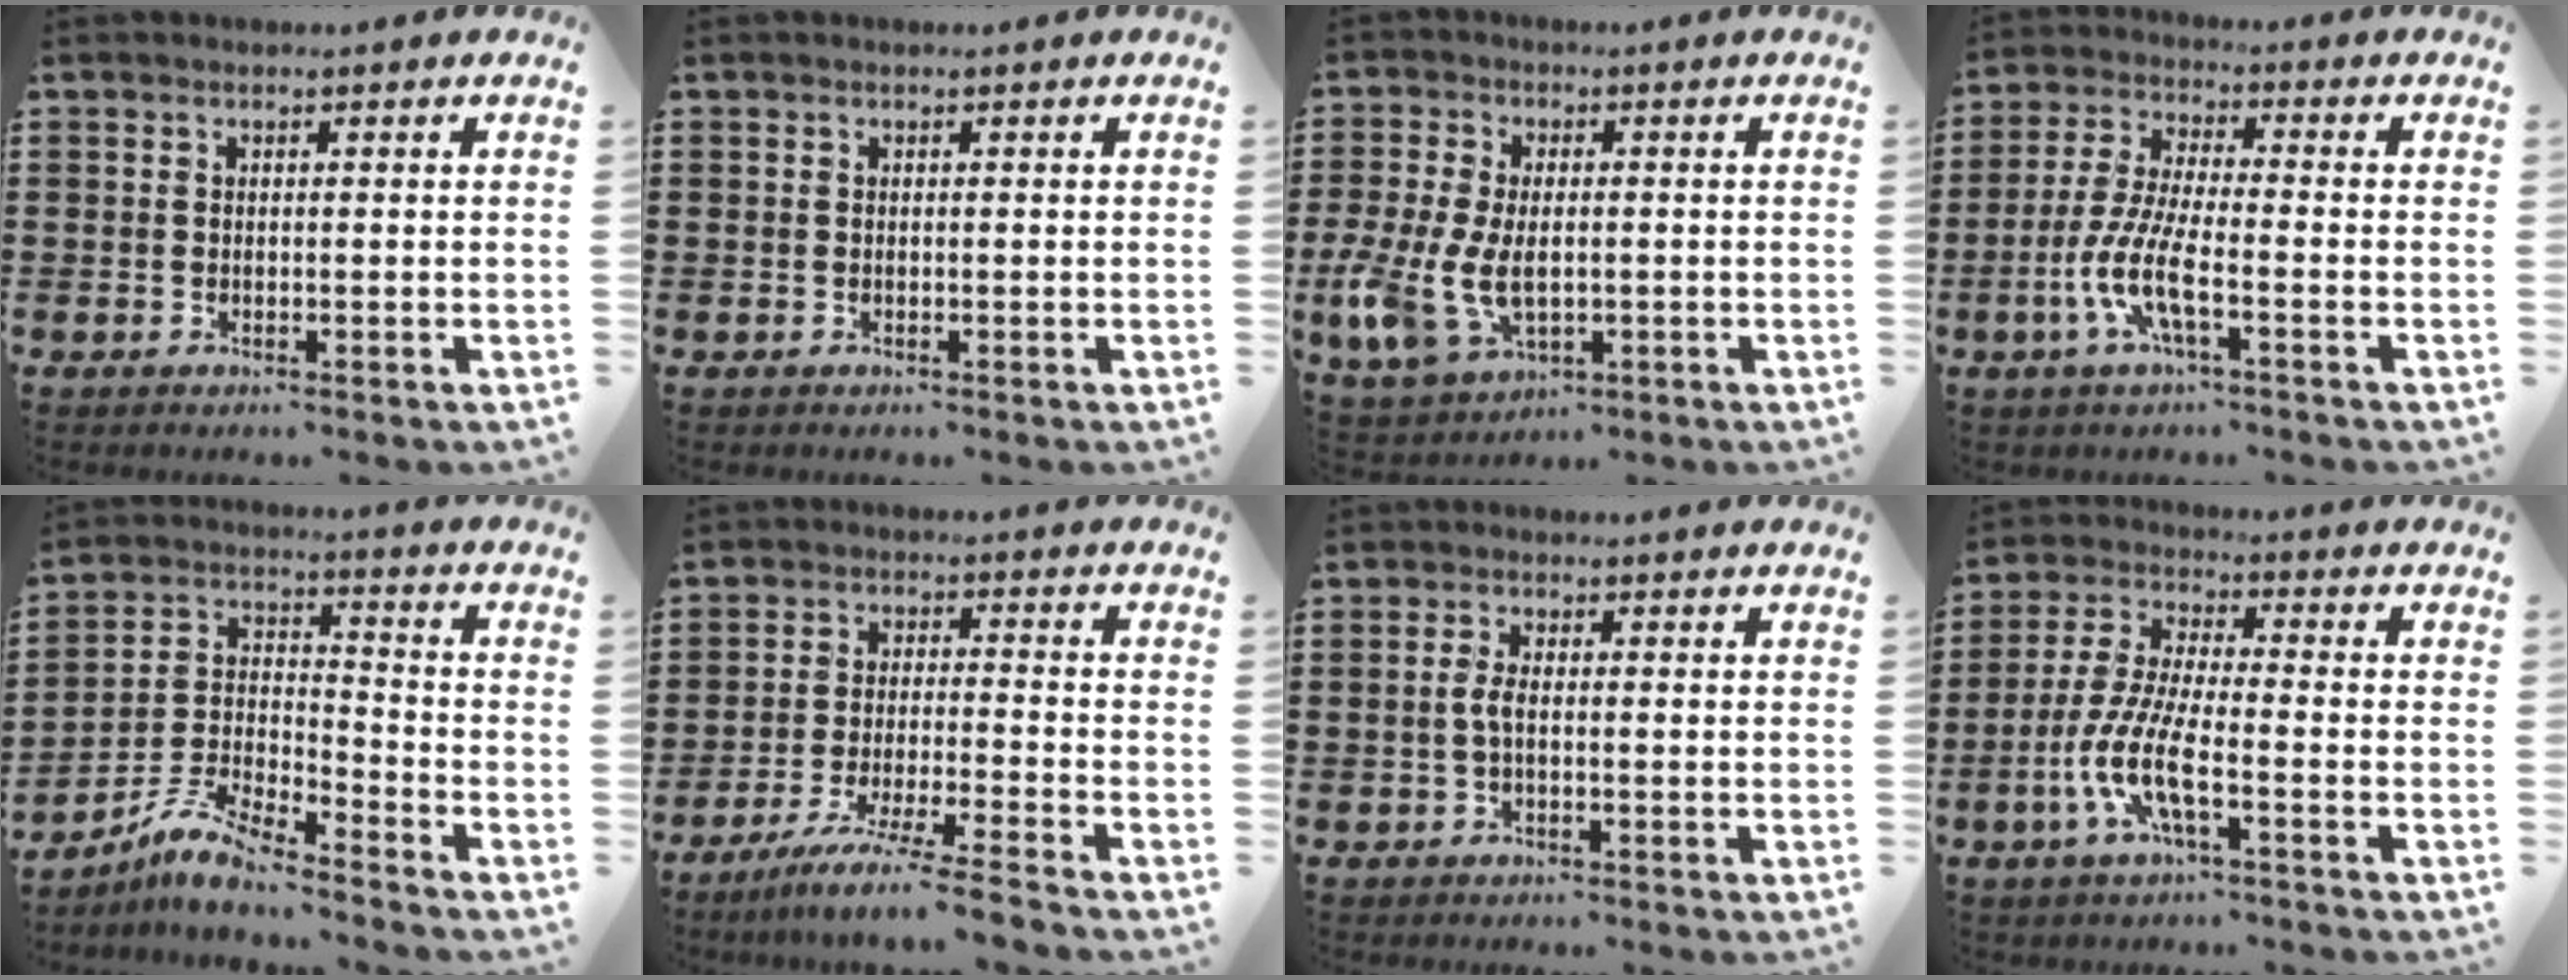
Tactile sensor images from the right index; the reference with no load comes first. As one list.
[{"total": 0.0}, {"total": 8.8, "force": [-1.2, 5.2, 6.9], "torque": [-0.167, -0.004, -0.022]}, {"total": 7.9, "force": [-3.6, 1.6, 6.8], "torque": [-0.169, -0.017, -0.078]}, {"total": 7.3, "force": [-6.7, 0.9, 2.7], "torque": [-0.075, 0.000, -0.136]}, {"total": 6.9, "force": [-6.0, -0.9, 3.2], "torque": [-0.068, -0.022, -0.118]}, {"total": 2.2, "force": [-0.4, 0.6, 2.1], "torque": [-0.055, -0.005, -0.012]}, {"total": 8.5, "force": [-4.0, 1.7, 7.3], "torque": [-0.183, -0.019, -0.085]}]